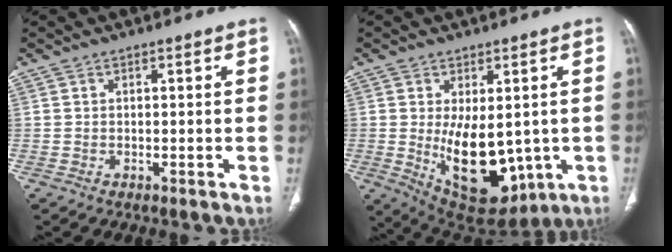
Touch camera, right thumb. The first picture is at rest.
{"total": 15.5, "force": [-1.5, 8.6, 12.8], "torque": [-0.163, -0.022, 0.011]}